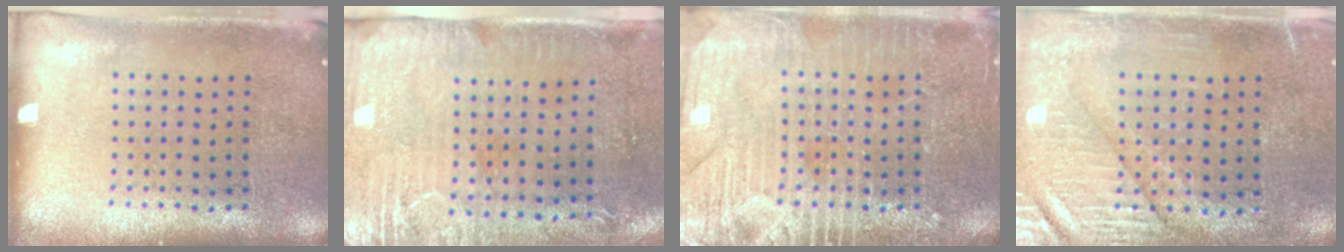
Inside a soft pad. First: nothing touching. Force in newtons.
{"total": 3.0, "press": 2.4, "slide": 1.7}
{"total": 5.4, "press": 5.4, "slide": 0.7}
{"total": 3.4, "press": 3.0, "slide": 1.7}